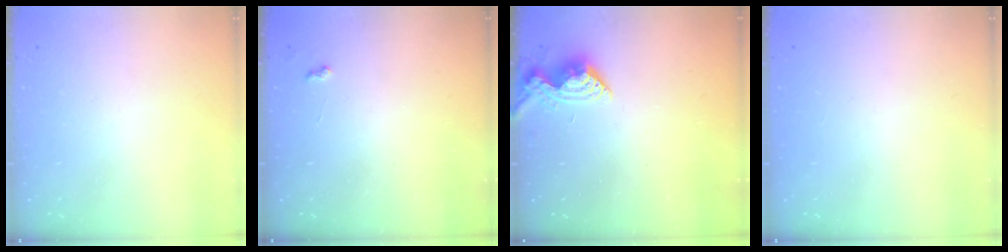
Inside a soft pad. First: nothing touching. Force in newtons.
{"total": 4.0, "press": 4.0, "slide": 0.4}
{"total": 10.0, "press": 10.0, "slide": 1.0}
{"total": 1.0, "press": 0.9, "slide": 0.1}